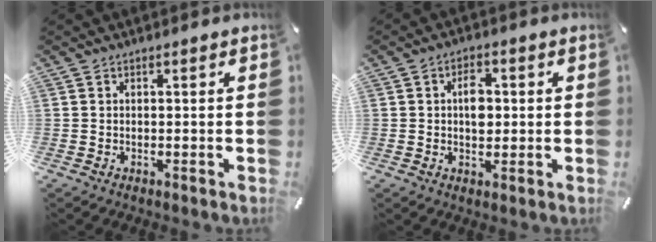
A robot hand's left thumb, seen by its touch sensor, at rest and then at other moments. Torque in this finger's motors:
{"motor_torque": [0.98, 0.91, 0.61, 0.06, 0.01]}